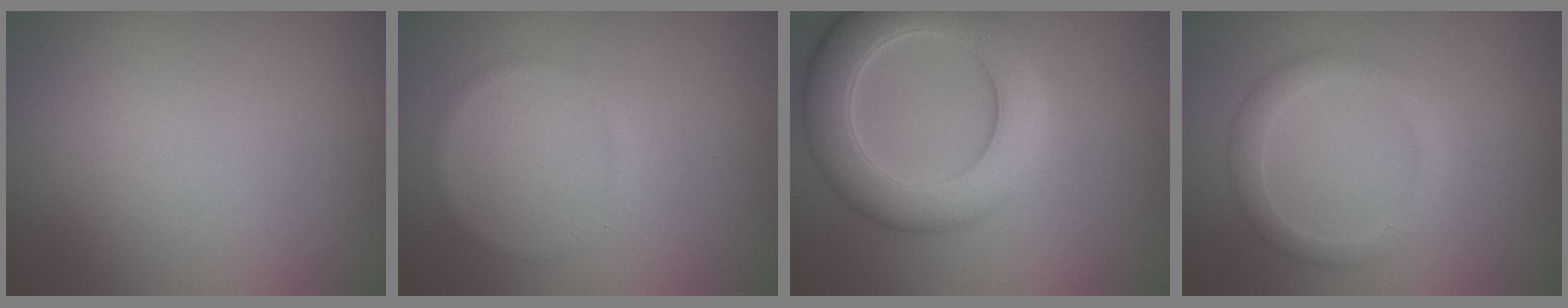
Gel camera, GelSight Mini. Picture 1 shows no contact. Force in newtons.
{"total": 0.8, "press": 0.8, "slide": 0.1}
{"total": 7.4, "press": 7.4, "slide": 0.5}
{"total": 2.3, "press": 2.3, "slide": 0.1}